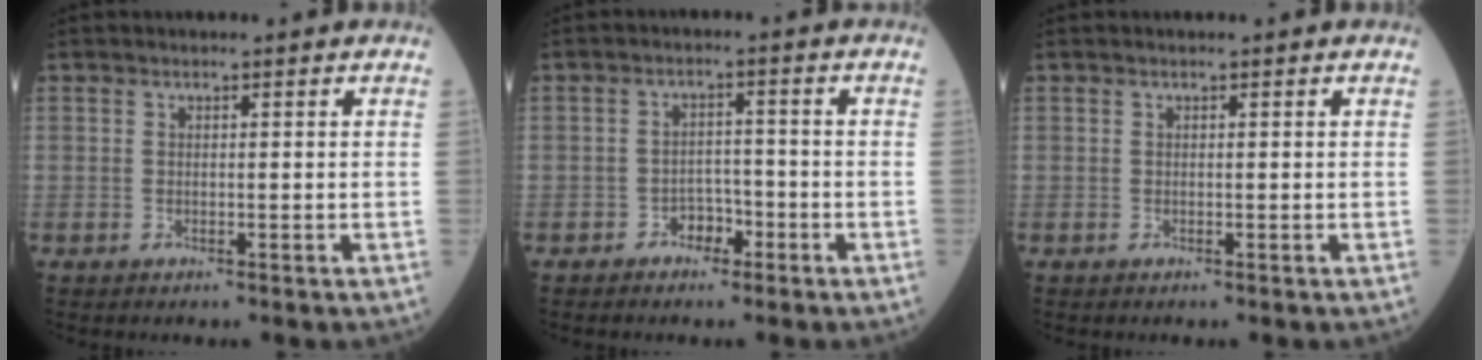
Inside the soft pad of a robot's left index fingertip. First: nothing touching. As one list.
[{"total": 3.0, "force": [-2.0, 1.8, 1.3], "torque": [-0.018, 0.008, -0.033]}, {"total": 0.0}]